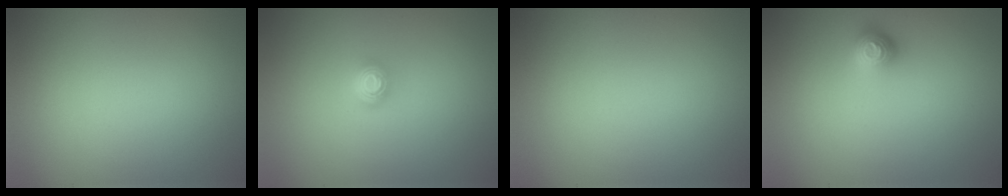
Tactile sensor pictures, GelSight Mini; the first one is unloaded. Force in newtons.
{"total": 1.6, "press": 1.2, "slide": 1.1}
{"total": 0.0}
{"total": 1.6, "press": 1.3, "slide": 1.0}